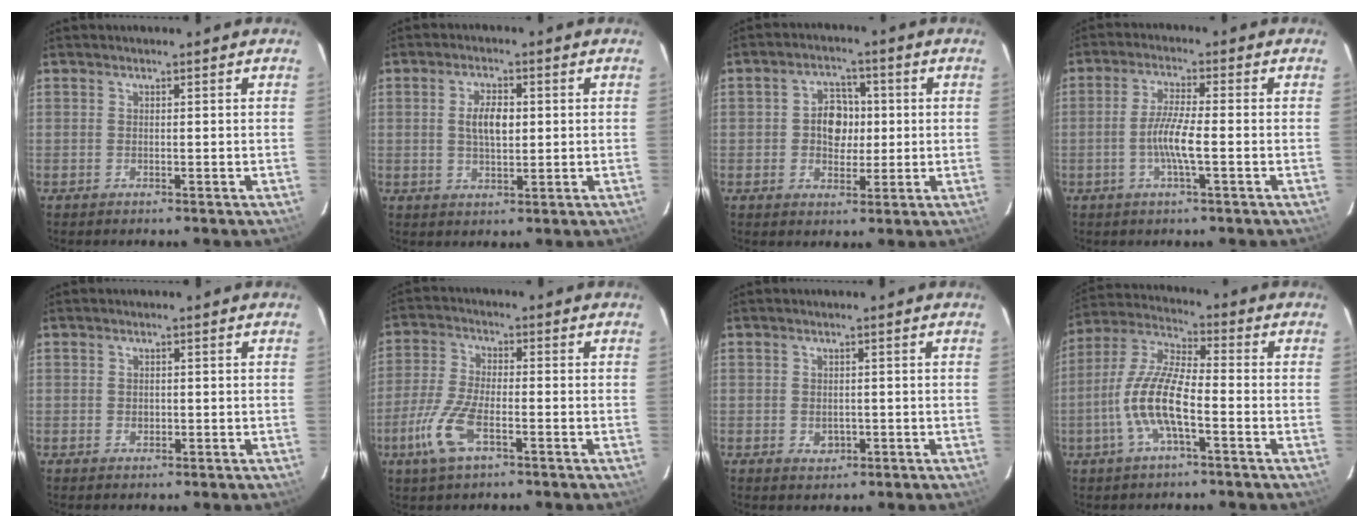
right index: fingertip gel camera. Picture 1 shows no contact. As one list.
[{"total": 5.3, "force": [0.7, 2.5, 4.6], "torque": [-0.084, 0.005, 0.015]}, {"total": 6.3, "force": [0.1, 5.1, 3.6], "torque": [-0.065, 0.018, 0.004]}, {"total": 5.9, "force": [-1.7, 0.2, 5.6], "torque": [-0.112, -0.002, -0.035]}, {"total": 1.3, "force": [0.0, 1.2, 0.5], "torque": [-0.005, 0.001, 0.001]}, {"total": 9.5, "force": [-4.3, 3.5, 7.8], "torque": [-0.181, -0.007, -0.085]}, {"total": 2.6, "force": [-0.5, 2.2, 1.3], "torque": [-0.022, -0.001, -0.001]}, {"total": 12.2, "force": [-3.8, 3.3, 11.0], "torque": [-0.235, 0.000, -0.076]}]